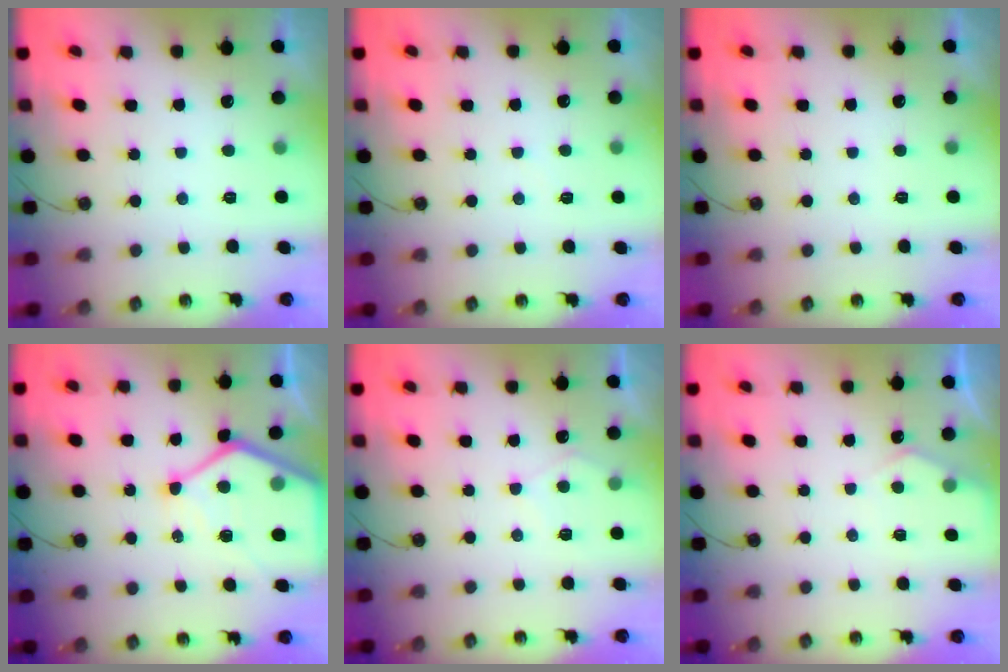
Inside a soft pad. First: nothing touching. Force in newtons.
{"total": 3.7, "press": 3.7, "slide": 0.6}
{"total": 0.0}
{"total": 15.7, "press": 15.6, "slide": 1.7}
{"total": 6.5, "press": 6.5, "slide": 0.7}
{"total": 4.4, "press": 4.4, "slide": 0.6}